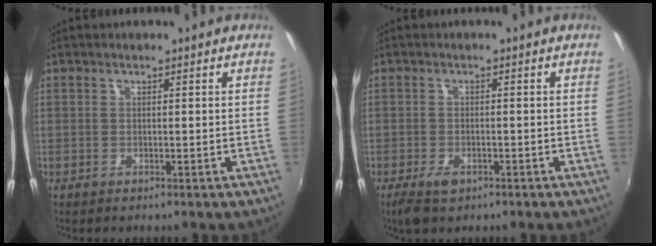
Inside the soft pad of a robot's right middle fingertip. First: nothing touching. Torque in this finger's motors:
{"motor_torque": [0.47, -0.41, 0.14, 0.05]}